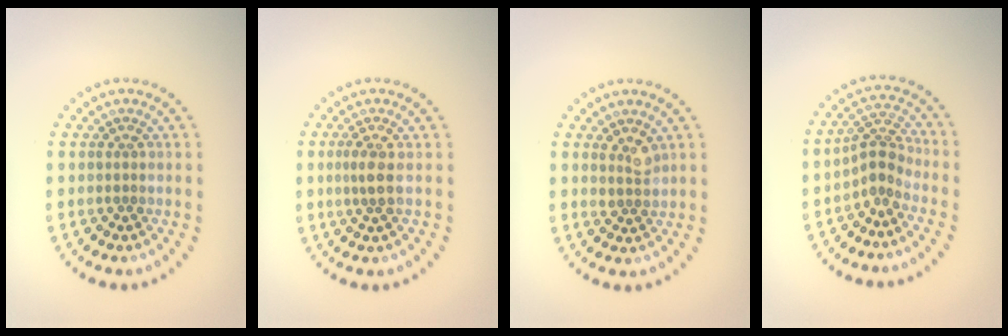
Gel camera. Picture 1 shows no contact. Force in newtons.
{"total": 1.8, "press": 1.5, "slide": 1.1}
{"total": 1.6, "press": 1.3, "slide": 1.0}
{"total": 2.5, "press": 1.8, "slide": 1.7}